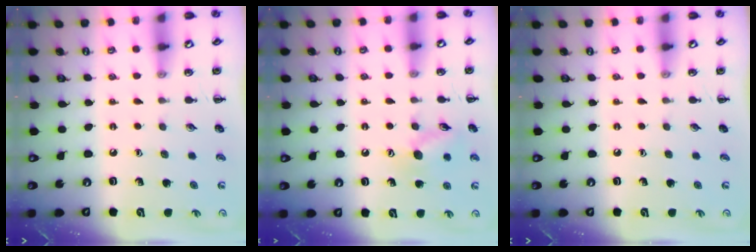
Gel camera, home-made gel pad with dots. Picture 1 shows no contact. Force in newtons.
{"total": 10.0, "press": 9.9, "slide": 1.3}
{"total": 0.0}